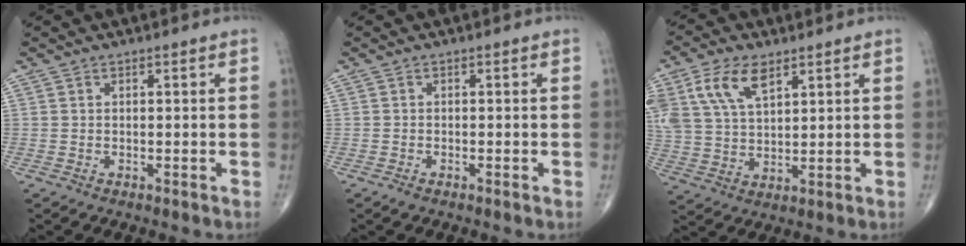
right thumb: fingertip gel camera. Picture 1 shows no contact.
{"total": 0.8, "force": [-0.5, 0.1, 0.6], "torque": [-0.017, -0.003, -0.014]}
{"total": 11.3, "force": [5.5, 6.0, 7.8], "torque": [-0.157, -0.007, 0.112]}